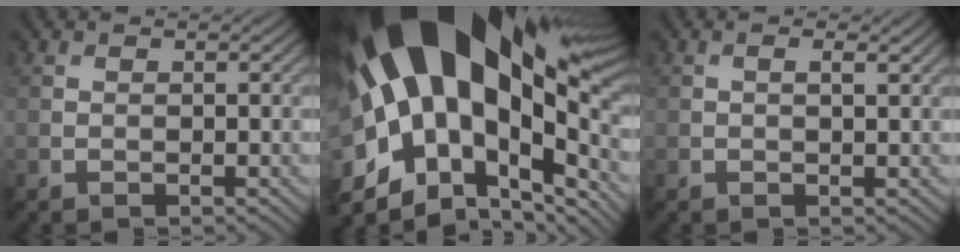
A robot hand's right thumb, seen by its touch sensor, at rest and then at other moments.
{"total": 22.0, "force": [3.9, 12.6, 17.6], "torque": [-0.311, -0.040, 0.092]}
{"total": 1.1, "force": [0.5, 0.0, 1.0], "torque": [-0.015, 0.000, 0.010]}